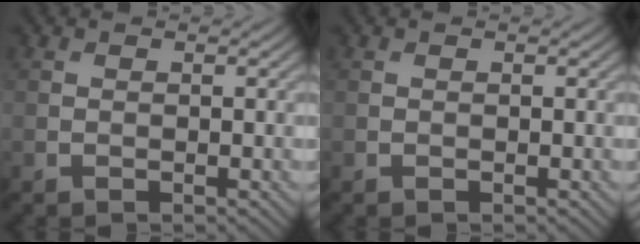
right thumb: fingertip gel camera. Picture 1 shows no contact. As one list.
[{"total": 0.0}]